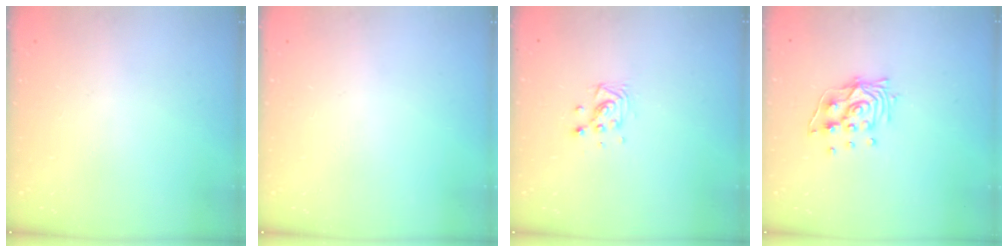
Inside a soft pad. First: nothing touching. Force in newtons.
{"total": 0.0}
{"total": 6.3, "press": 6.1, "slide": 1.7}
{"total": 11.1, "press": 11.1, "slide": 1.4}